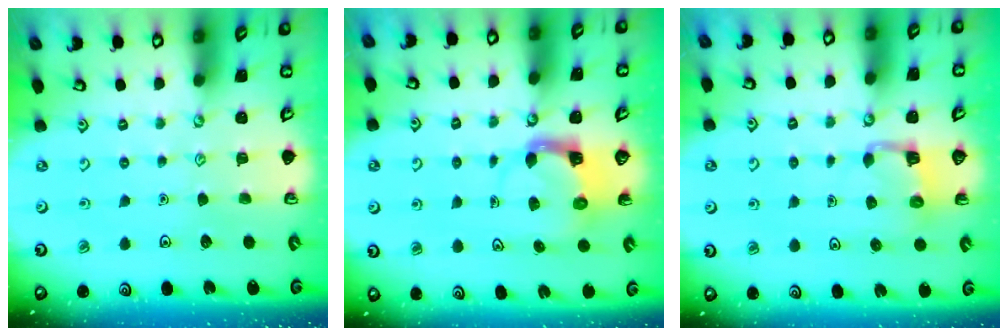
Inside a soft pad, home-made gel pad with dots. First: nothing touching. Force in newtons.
{"total": 3.7, "press": 3.7, "slide": 0.4}
{"total": 2.7, "press": 2.7, "slide": 0.4}